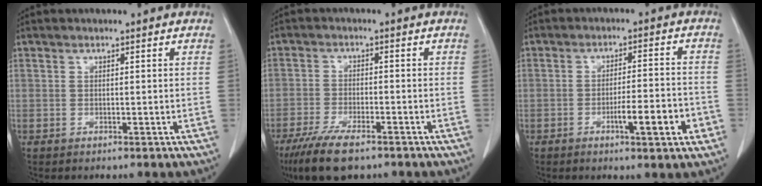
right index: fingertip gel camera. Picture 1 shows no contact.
{"total": 9.3, "force": [-6.7, 2.4, 6.1], "torque": [-0.107, -0.018, -0.110]}
{"total": 7.5, "force": [-3.1, 0.7, 6.8], "torque": [-0.102, 0.001, -0.044]}